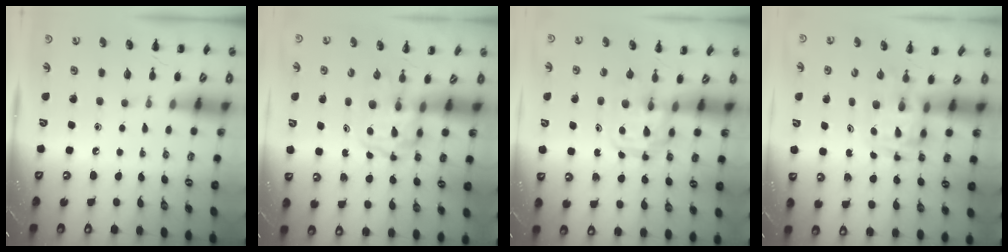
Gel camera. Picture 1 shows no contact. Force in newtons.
{"total": 3.8, "press": 3.7, "slide": 0.5}
{"total": 3.2, "press": 3.2, "slide": 0.4}
{"total": 3.4, "press": 3.4, "slide": 0.6}